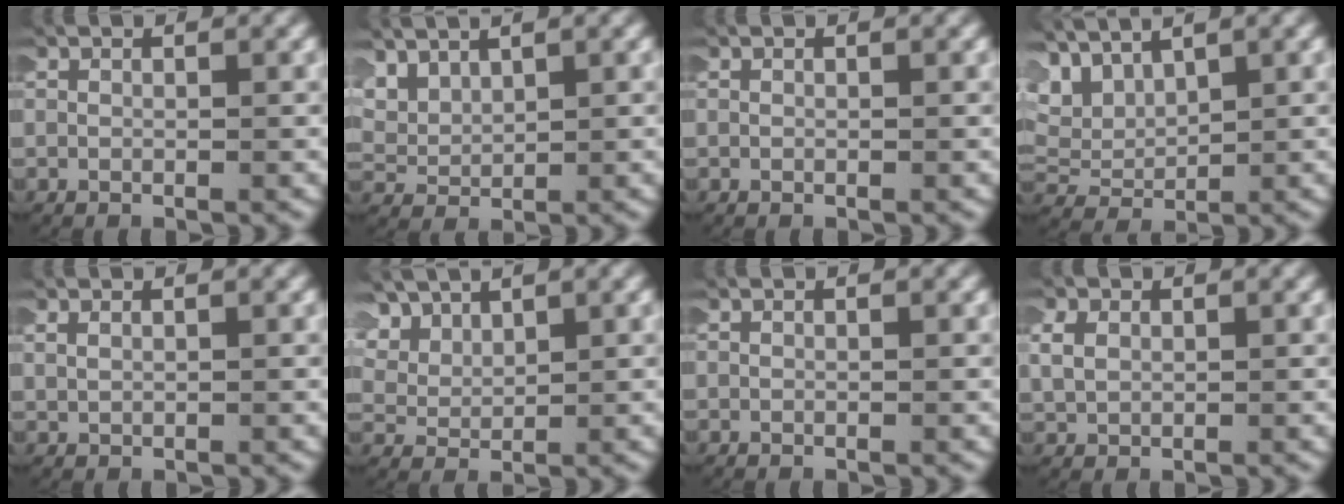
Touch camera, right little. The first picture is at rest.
{"total": 4.5, "force": [2.7, 2.9, 2.1], "torque": [-0.051, 0.003, 0.048]}
{"total": 0.0}
{"total": 7.1, "force": [2.5, 5.4, 3.8], "torque": [-0.100, -0.005, 0.045]}
{"total": 0.9, "force": [0.8, 0.2, 0.4], "torque": [-0.008, 0.004, 0.018]}
{"total": 4.8, "force": [3.1, 2.9, 2.3], "torque": [-0.057, 0.005, 0.055]}
{"total": 0.0}
{"total": 2.4, "force": [0.8, 1.9, 1.3], "torque": [-0.040, -0.001, 0.020]}